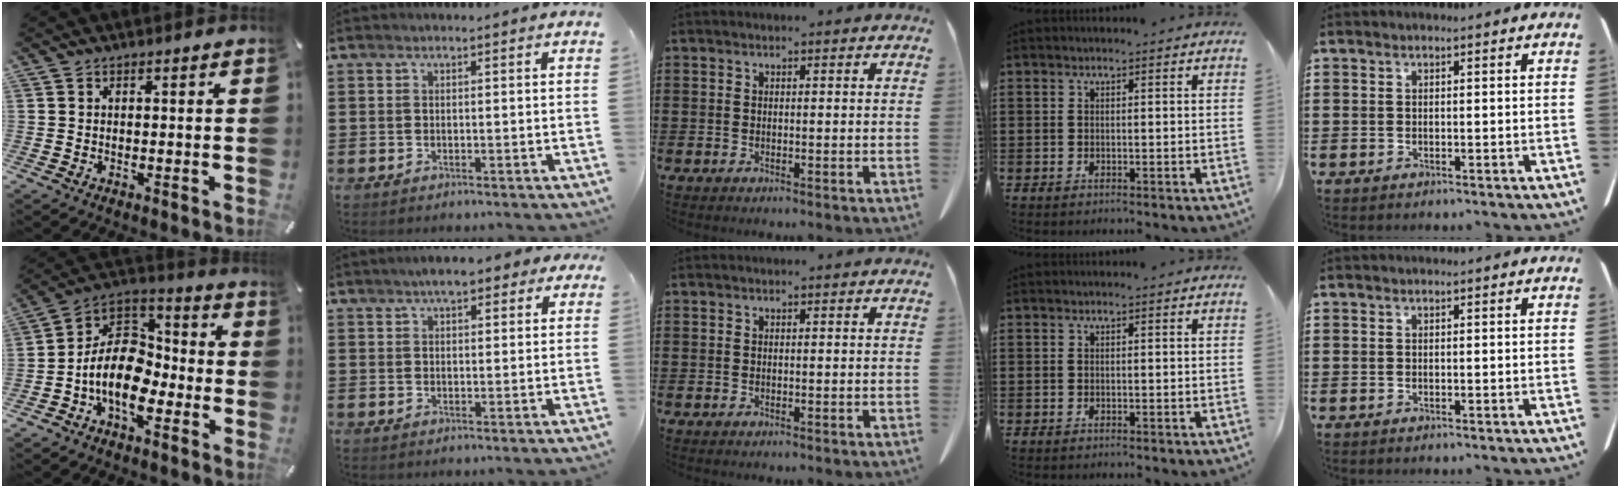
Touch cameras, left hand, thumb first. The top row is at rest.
{"thumb": {"total": 13.8, "force": [-5.5, 9.3, 8.6], "torque": [-0.183, 0.012, -0.102]}, "index": {"total": 4.6, "force": [3.2, 1.6, 2.9], "torque": [-0.057, 0.006, 0.054]}}